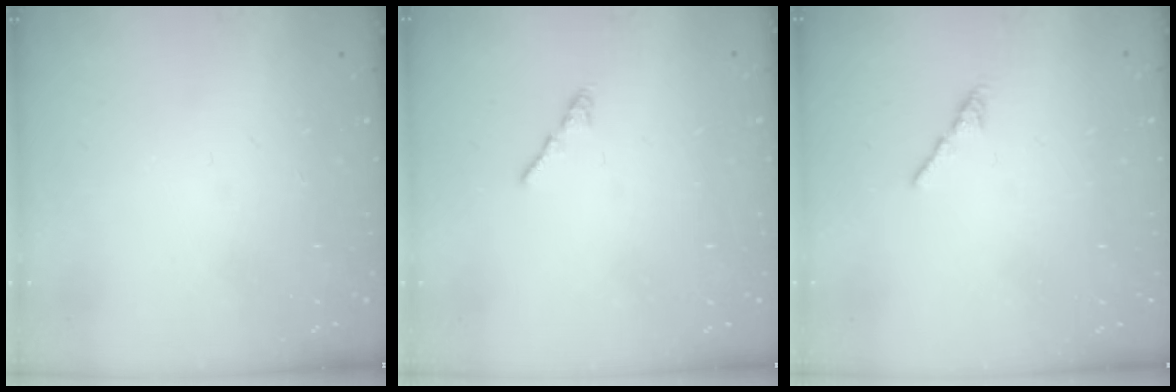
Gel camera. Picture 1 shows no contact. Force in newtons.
{"total": 0.7, "press": 0.6, "slide": 0.4}
{"total": 0.8, "press": 0.7, "slide": 0.5}